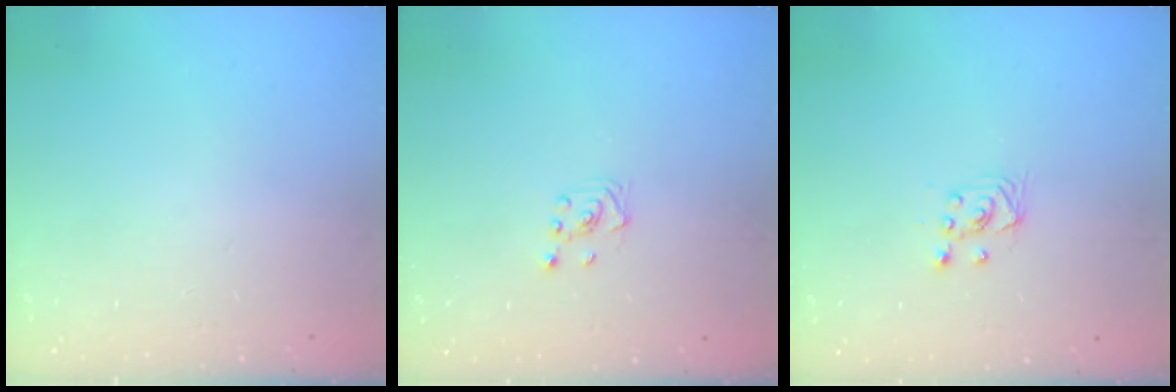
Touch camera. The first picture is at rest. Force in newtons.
{"total": 1.9, "press": 1.7, "slide": 0.8}
{"total": 2.9, "press": 2.7, "slide": 1.0}